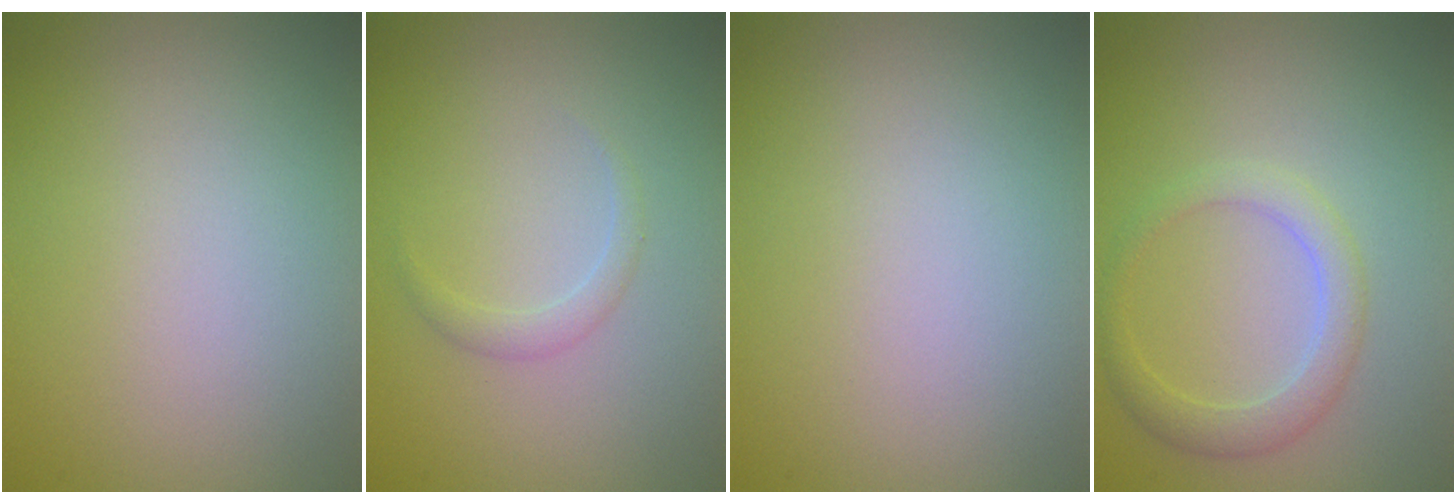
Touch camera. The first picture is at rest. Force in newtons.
{"total": 1.1, "press": 1.1, "slide": 0.1}
{"total": 0.0}
{"total": 2.5, "press": 2.5, "slide": 0.1}